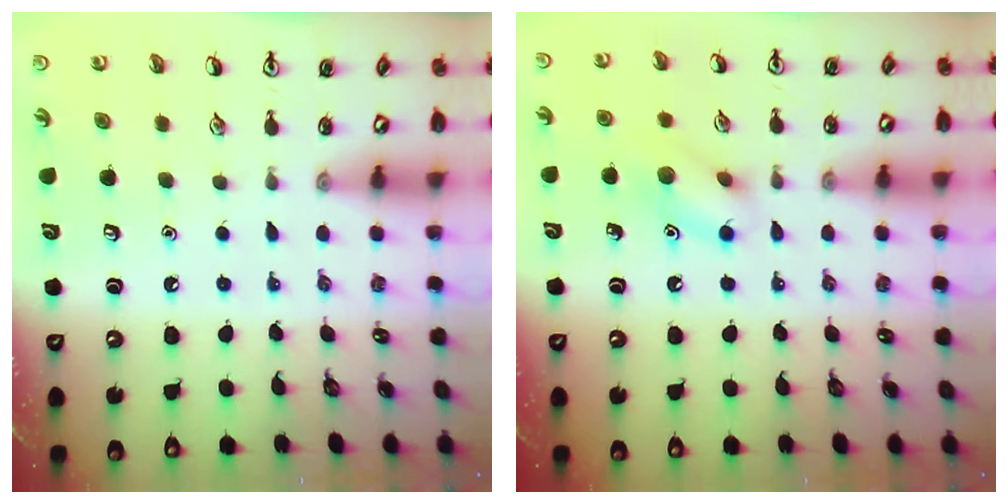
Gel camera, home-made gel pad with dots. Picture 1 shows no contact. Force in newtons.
{"total": 9.5, "press": 9.5, "slide": 0.6}